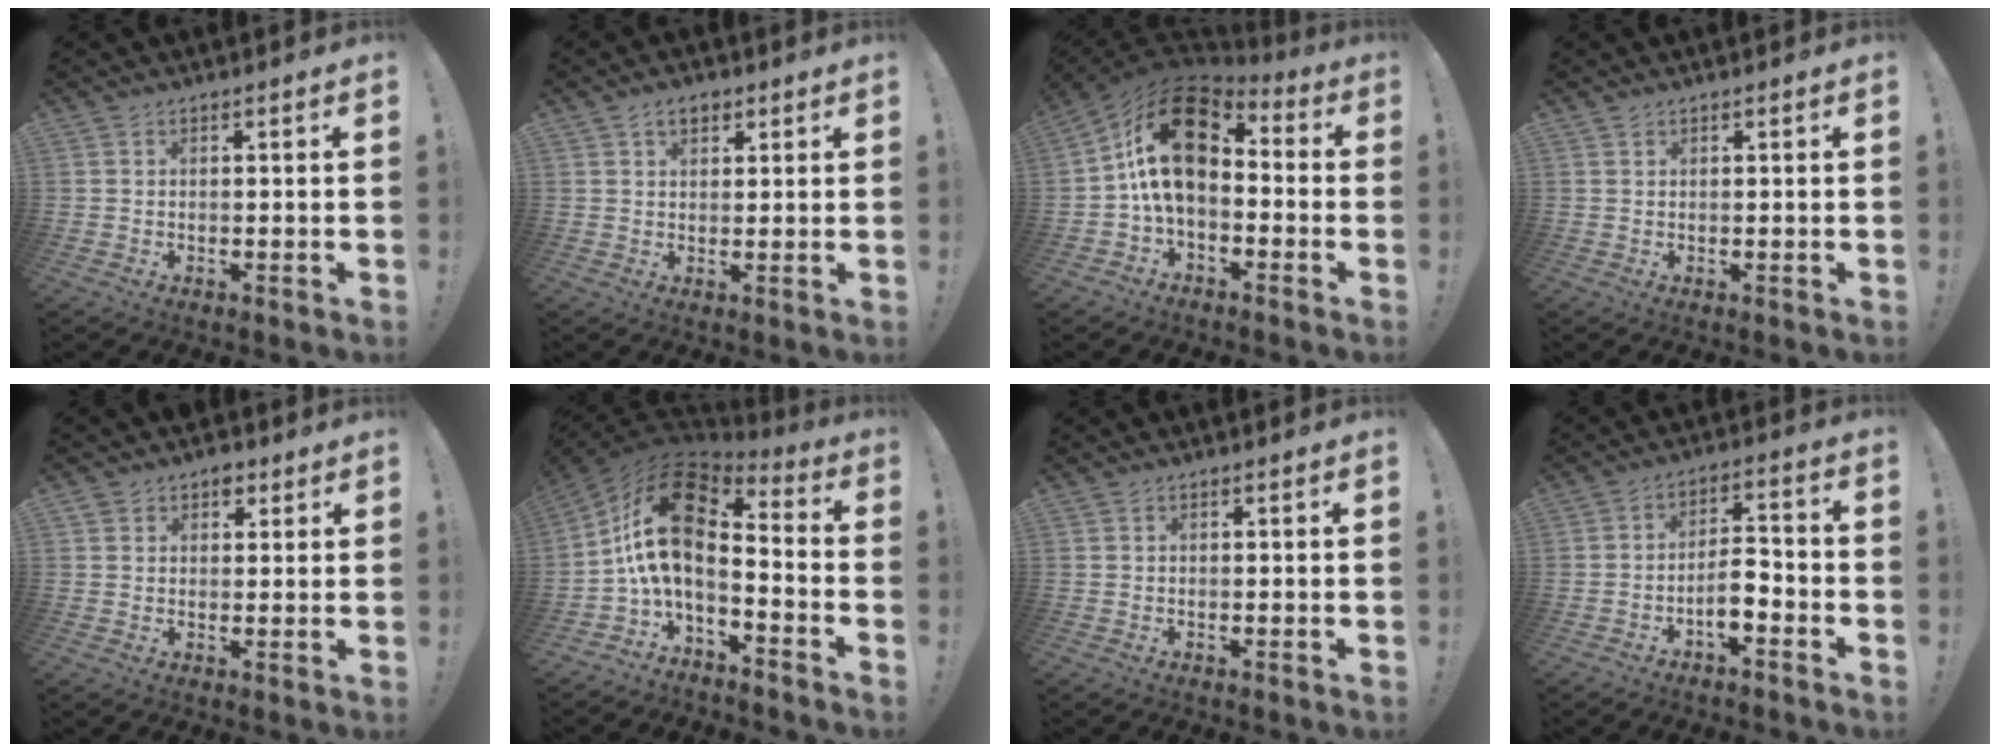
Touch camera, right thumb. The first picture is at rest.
{"total": 4.2, "force": [2.1, 2.7, 2.4], "torque": [-0.034, -0.001, 0.037]}
{"total": 18.4, "force": [3.4, 10.8, 14.5], "torque": [-0.263, -0.001, 0.062]}
{"total": 0.6, "force": [0.5, 0.3, 0.1], "torque": [-0.001, 0.000, 0.009]}
{"total": 4.7, "force": [2.7, 3.6, 1.1], "torque": [-0.009, -0.010, 0.048]}
{"total": 15.8, "force": [2.7, 7.3, 13.7], "torque": [-0.262, -0.021, 0.048]}
{"total": 0.0}
{"total": 7.1, "force": [-3.5, 2.5, 5.7], "torque": [-0.096, 0.010, -0.061]}